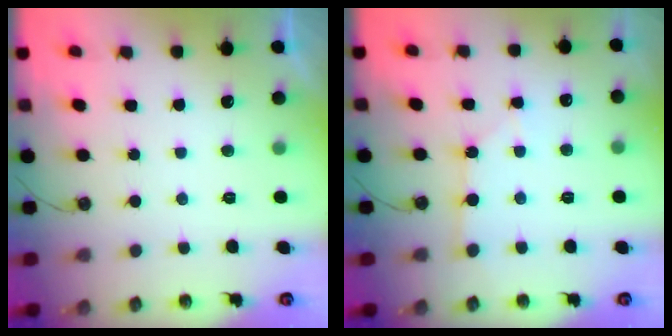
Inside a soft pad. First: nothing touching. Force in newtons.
{"total": 2.6, "press": 2.6, "slide": 0.3}